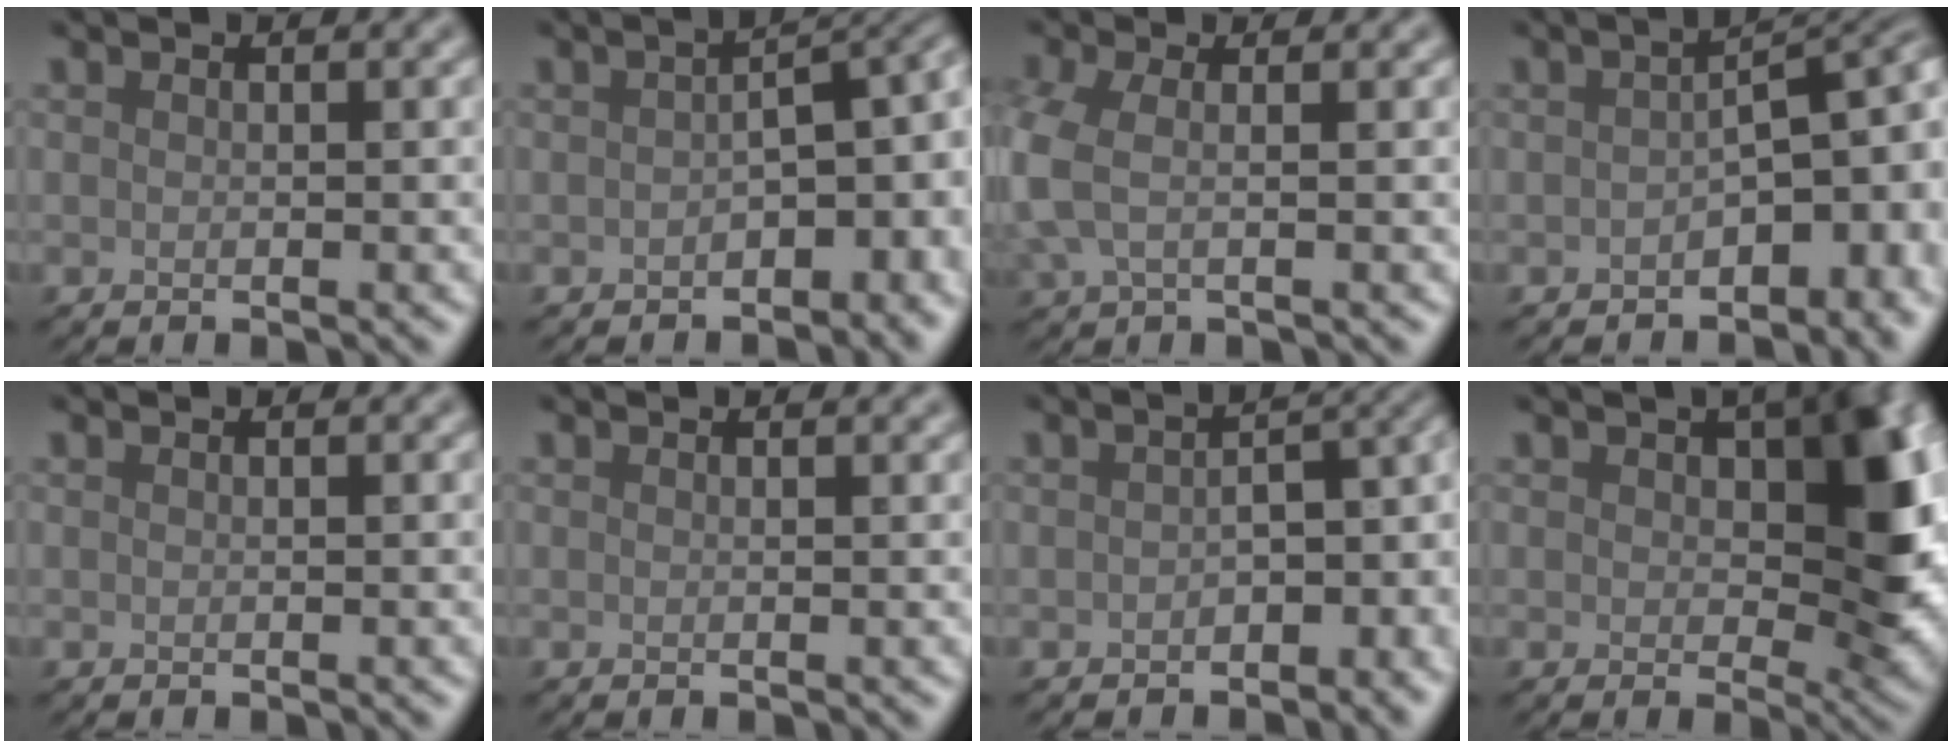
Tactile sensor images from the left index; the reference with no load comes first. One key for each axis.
{"total": 5.0, "fx": -0.8, "fy": 2.4, "fz": 4.3, "tx": -0.046, "ty": 0.003, "tz": -0.018}
{"total": 3.5, "fx": -0.3, "fy": 1.6, "fz": 3.1, "tx": -0.087, "ty": -0.001, "tz": -0.014}
{"total": 5.2, "fx": -1.4, "fy": 2.4, "fz": 4.4, "tx": -0.044, "ty": 0.005, "tz": -0.024}
{"total": 0.0}
{"total": 0.5, "fx": 0.4, "fy": 0.2, "fz": 0.2, "tx": -0.001, "ty": 0.001, "tz": -0.003}
{"total": 5.7, "fx": -2.0, "fy": 3.0, "fz": 4.4, "tx": -0.037, "ty": 0.001, "tz": -0.036}
{"total": 8.8, "fx": 1.3, "fy": 4.6, "fz": 7.4, "tx": -0.103, "ty": 0.000, "tz": 0.025}